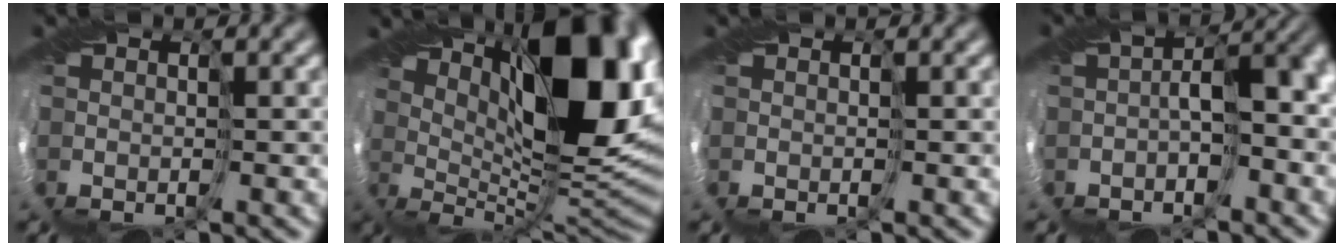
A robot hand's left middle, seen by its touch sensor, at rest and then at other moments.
{"total": 14.7, "force": [4.1, 5.7, 12.9], "torque": [-0.182, 0.009, 0.062]}
{"total": 0.0}
{"total": 4.2, "force": [-1.5, 1.8, 3.5], "torque": [-0.045, 0.003, -0.025]}